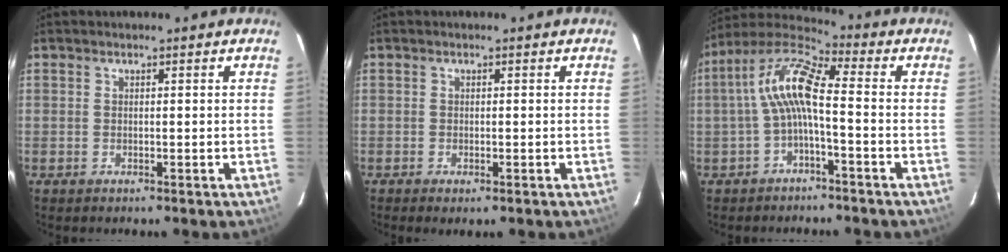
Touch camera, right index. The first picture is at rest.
{"total": 1.2, "force": [-0.8, 0.5, 0.8], "torque": [-0.015, -0.004, -0.012]}
{"total": 9.4, "force": [-1.2, 2.2, 9.0], "torque": [-0.192, 0.023, -0.028]}